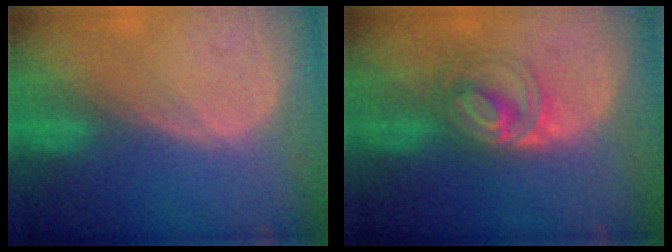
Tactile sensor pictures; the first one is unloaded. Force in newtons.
{"total": 5.9, "press": 5.5, "slide": 2.1}